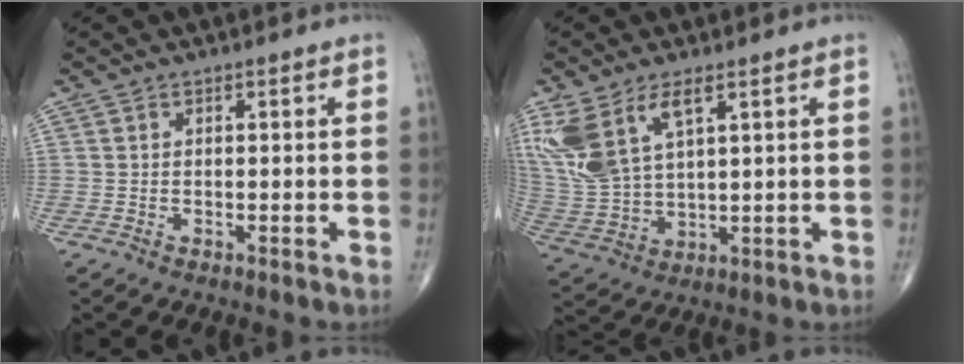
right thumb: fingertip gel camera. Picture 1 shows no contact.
{"total": 13.3, "force": [6.5, 6.2, 9.8], "torque": [-0.224, -0.014, 0.144]}